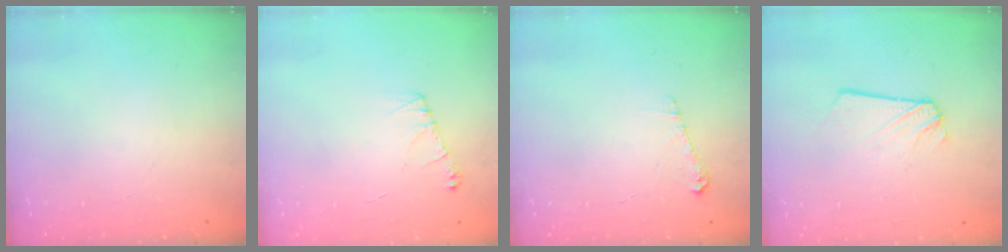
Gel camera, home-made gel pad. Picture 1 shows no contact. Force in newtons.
{"total": 5.4, "press": 5.3, "slide": 0.7}
{"total": 4.2, "press": 4.2, "slide": 0.5}
{"total": 1.2, "press": 1.2, "slide": 0.1}